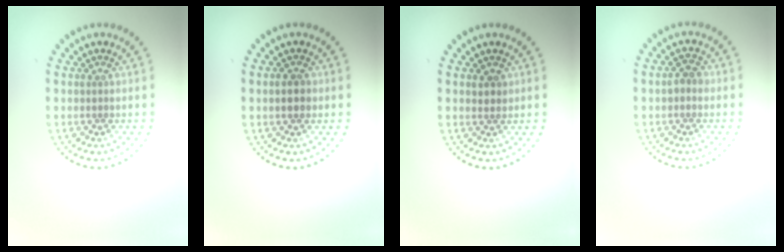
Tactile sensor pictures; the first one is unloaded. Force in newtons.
{"total": 1.7, "press": 1.7, "slide": 0.2}
{"total": 1.1, "press": 1.0, "slide": 0.4}
{"total": 1.4, "press": 1.4, "slide": 0.3}